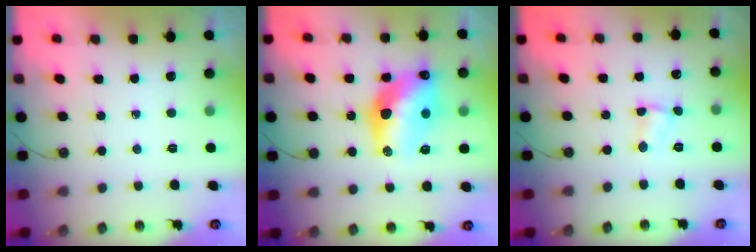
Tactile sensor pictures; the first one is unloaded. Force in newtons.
{"total": 16.5, "press": 16.4, "slide": 1.3}
{"total": 2.4, "press": 2.3, "slide": 0.4}